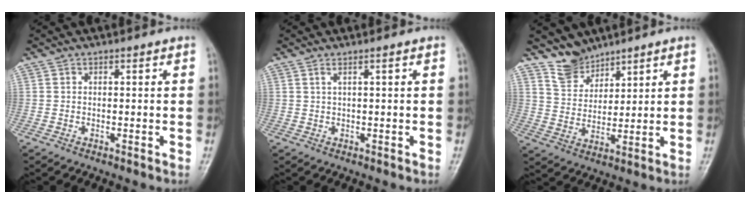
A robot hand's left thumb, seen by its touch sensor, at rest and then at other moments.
{"total": 1.2, "force": [0.6, -0.2, 1.1], "torque": [-0.028, 0.003, 0.015]}
{"total": 5.7, "force": [5.1, 2.5, 0.3], "torque": [0.017, -0.047, 0.112]}